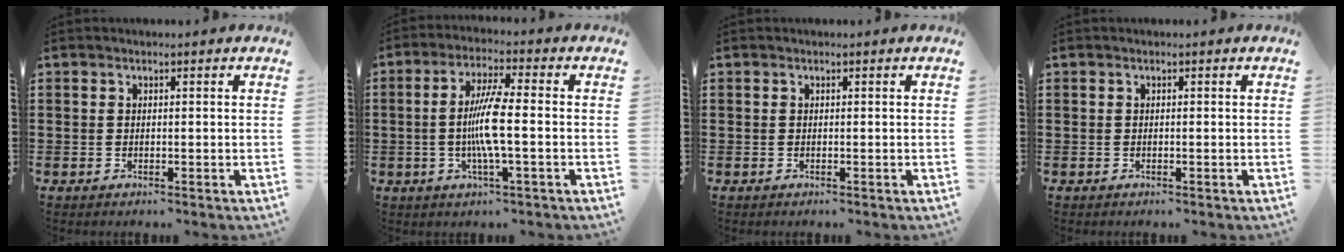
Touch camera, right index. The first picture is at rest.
{"total": 7.1, "force": [-0.8, 0.5, 7.0], "torque": [-0.145, -0.009, -0.025]}
{"total": 0.0}
{"total": 0.0}